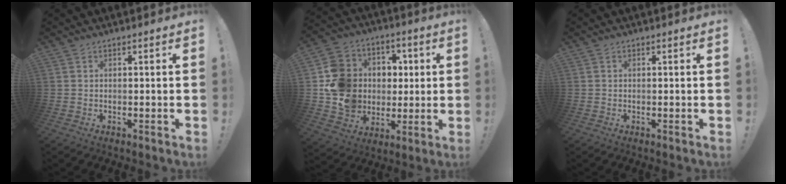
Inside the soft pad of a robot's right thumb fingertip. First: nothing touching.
{"total": 17.0, "force": [0.3, 15.8, 6.1], "torque": [-0.093, 0.010, 0.046]}
{"total": 0.0}